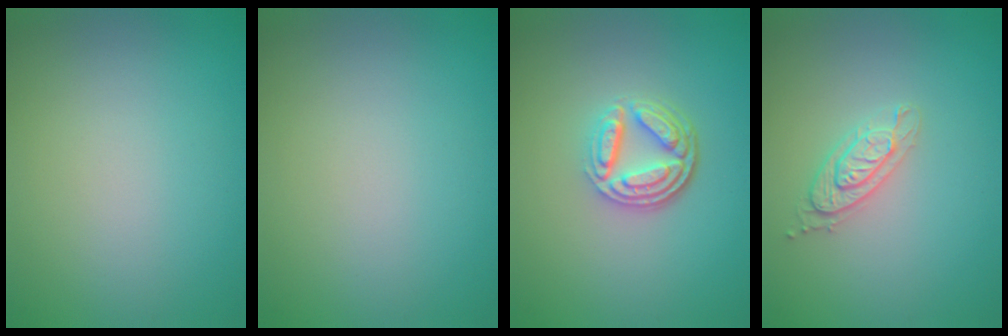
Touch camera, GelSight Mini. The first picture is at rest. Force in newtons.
{"total": 0.0}
{"total": 4.6, "press": 3.5, "slide": 3.1}
{"total": 2.1, "press": 2.1, "slide": 0.4}